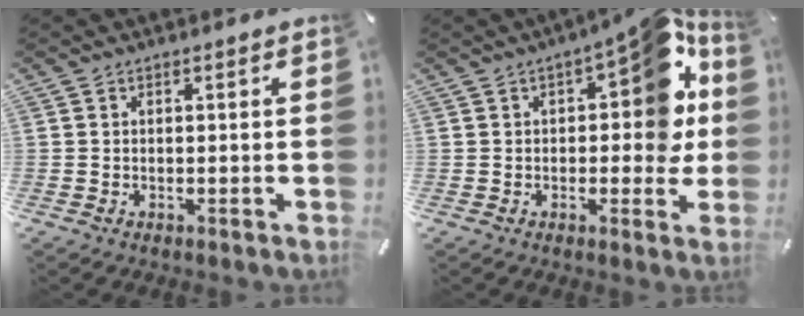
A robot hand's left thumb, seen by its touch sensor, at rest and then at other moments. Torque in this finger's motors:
{"motor_torque": [2.54, 2.46, 1.88, -0.80, 0.07]}